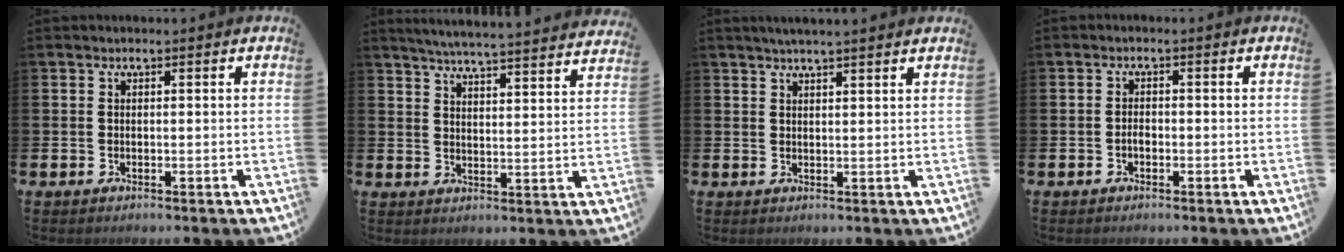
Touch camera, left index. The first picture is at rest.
{"total": 5.6, "force": [5.5, -0.3, 1.1], "torque": [-0.033, -0.043, 0.095]}
{"total": 2.6, "force": [2.5, -0.3, 0.6], "torque": [-0.010, -0.008, 0.044]}
{"total": 1.3, "force": [-0.5, 0.7, 0.9], "torque": [-0.013, -0.001, -0.012]}